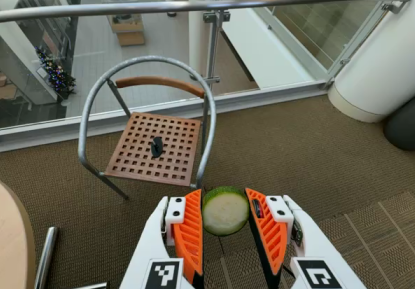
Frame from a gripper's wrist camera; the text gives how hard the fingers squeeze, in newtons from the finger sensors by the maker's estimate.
{"total": 9.4, "left": 9.7, "right": 9.2}